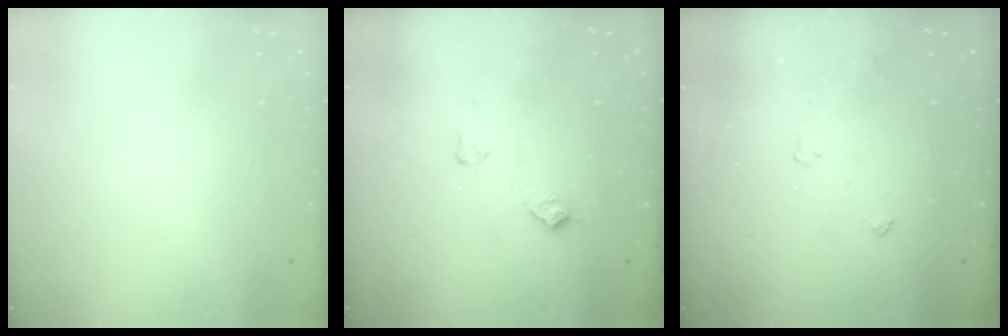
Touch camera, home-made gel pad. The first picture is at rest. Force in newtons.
{"total": 7.1, "press": 7.0, "slide": 0.8}
{"total": 3.3, "press": 3.2, "slide": 0.6}